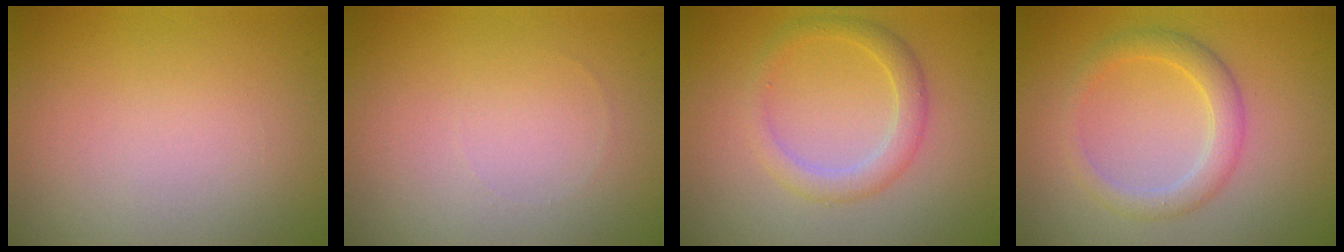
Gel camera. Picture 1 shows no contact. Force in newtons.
{"total": 0.0}
{"total": 2.5, "press": 2.5, "slide": 0.2}
{"total": 2.8, "press": 2.8, "slide": 0.3}